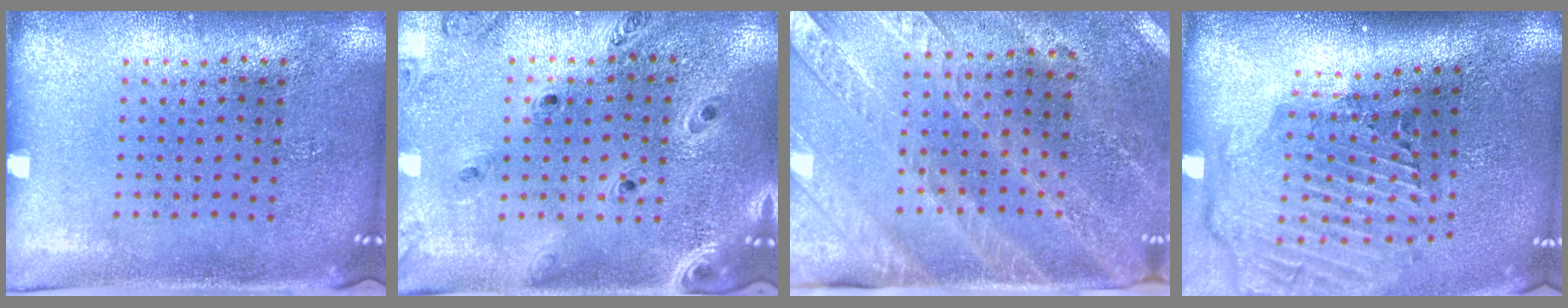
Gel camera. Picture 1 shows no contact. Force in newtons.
{"total": 1.4, "press": 1.3, "slide": 0.3}
{"total": 2.7, "press": 2.4, "slide": 1.2}
{"total": 2.9, "press": 2.1, "slide": 2.0}